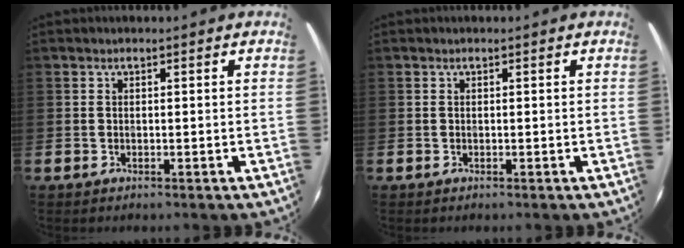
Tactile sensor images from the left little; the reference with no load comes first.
{"total": 0.0}